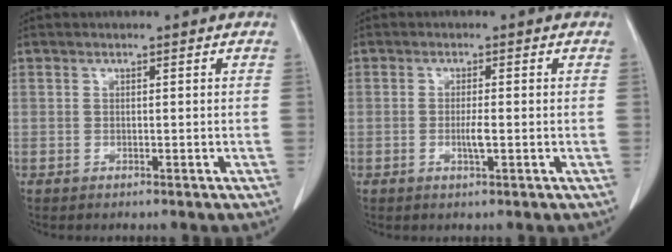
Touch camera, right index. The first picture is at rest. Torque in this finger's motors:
{"motor_torque": [0.60, 0.18, 0.33, 0.05]}